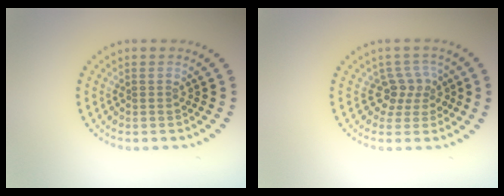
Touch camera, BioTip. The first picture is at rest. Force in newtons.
{"total": 2.6, "press": 2.0, "slide": 1.8}